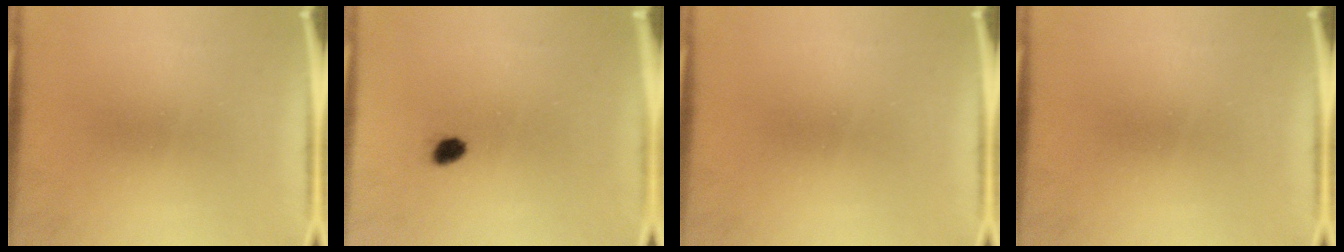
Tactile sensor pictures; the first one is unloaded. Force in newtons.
{"total": 2.0}
{"total": 0.0}
{"total": 0.0}